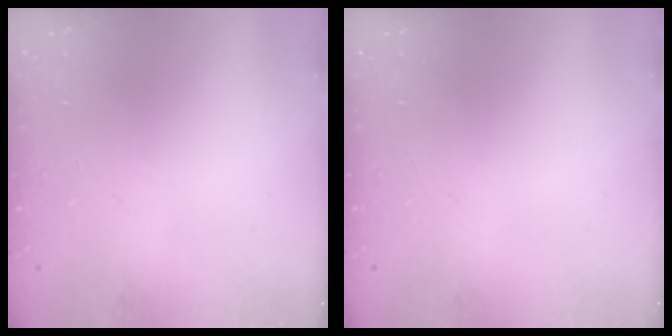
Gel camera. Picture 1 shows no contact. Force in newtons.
{"total": 0.0}